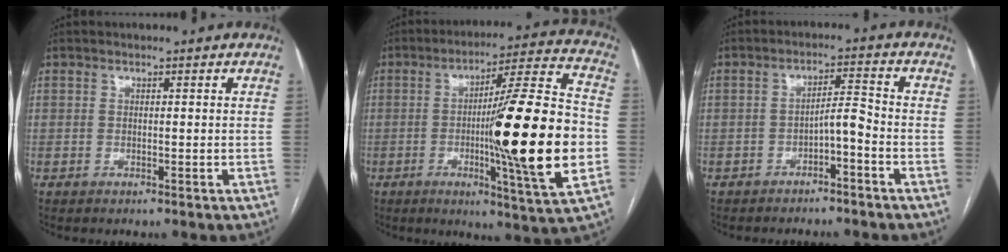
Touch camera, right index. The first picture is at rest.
{"total": 22.0, "force": [-3.2, -0.1, 21.8], "torque": [-0.312, -0.008, -0.052]}
{"total": 3.9, "force": [-2.3, 0.7, 3.1], "torque": [-0.053, 0.012, -0.035]}